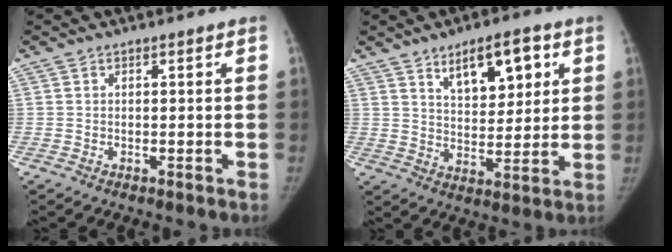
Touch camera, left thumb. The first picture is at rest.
{"total": 10.9, "force": [5.4, 5.1, 7.9], "torque": [-0.091, -0.029, 0.091]}